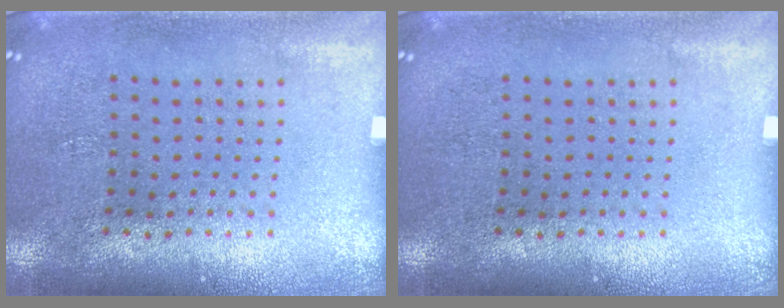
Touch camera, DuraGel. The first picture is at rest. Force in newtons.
{"total": 0.0}